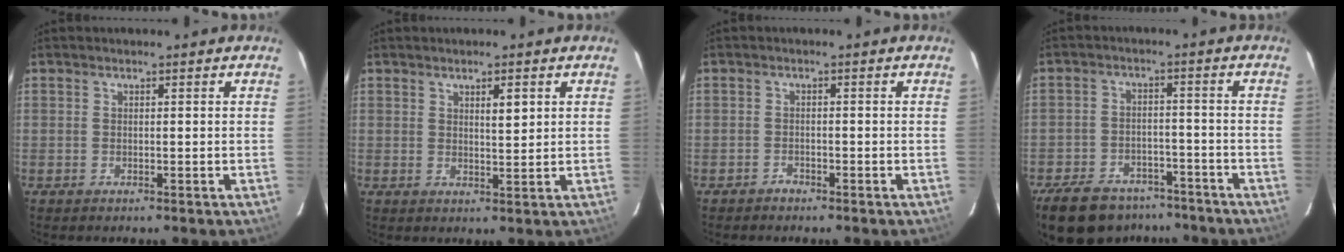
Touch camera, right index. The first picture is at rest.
{"total": 3.2, "force": [1.4, 0.9, 2.7], "torque": [-0.043, 0.002, 0.025]}
{"total": 1.3, "force": [-1.2, 0.5, 0.0], "torque": [-0.003, 0.004, -0.021]}
{"total": 17.8, "force": [-13.6, 8.8, 7.3], "torque": [-0.176, 0.008, -0.194]}